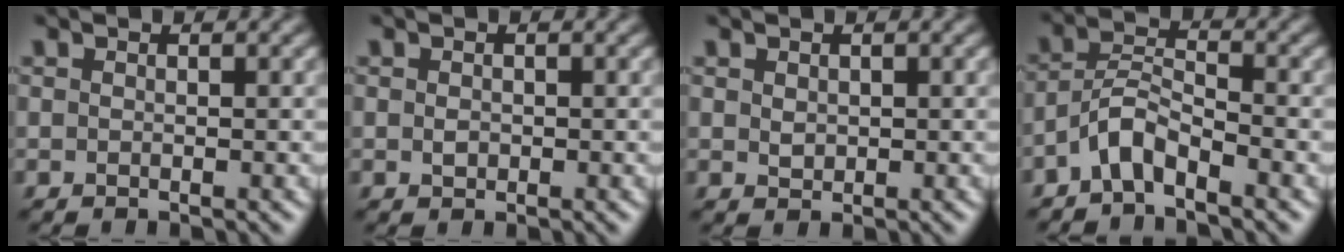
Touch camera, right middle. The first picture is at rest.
{"total": 0.7, "force": [0.0, 0.6, 0.4], "torque": [-0.008, -0.002, -0.002]}
{"total": 0.9, "force": [0.3, 0.7, 0.5], "torque": [-0.011, -0.001, 0.006]}
{"total": 3.1, "force": [-2.3, 0.9, 1.8], "torque": [-0.036, 0.014, -0.055]}